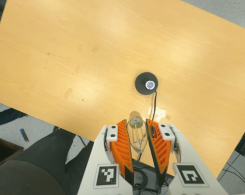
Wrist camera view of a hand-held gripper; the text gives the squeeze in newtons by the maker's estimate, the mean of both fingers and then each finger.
{"total": 11.2, "left": 11.5, "right": 10.9}